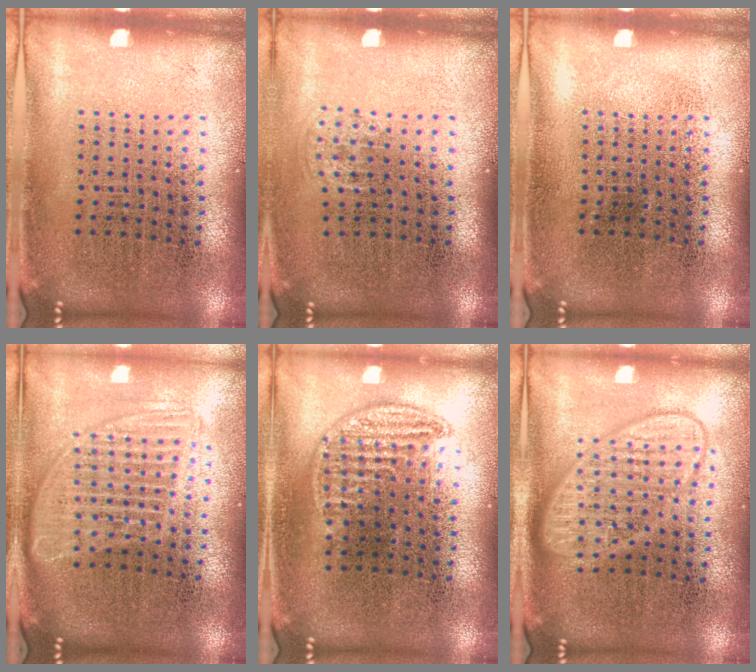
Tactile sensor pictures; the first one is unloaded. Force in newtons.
{"total": 0.6, "press": 0.5, "slide": 0.3}
{"total": 0.0}
{"total": 1.7, "press": 1.4, "slide": 1.0}
{"total": 0.9, "press": 0.9, "slide": 0.2}
{"total": 2.9, "press": 2.8, "slide": 0.4}